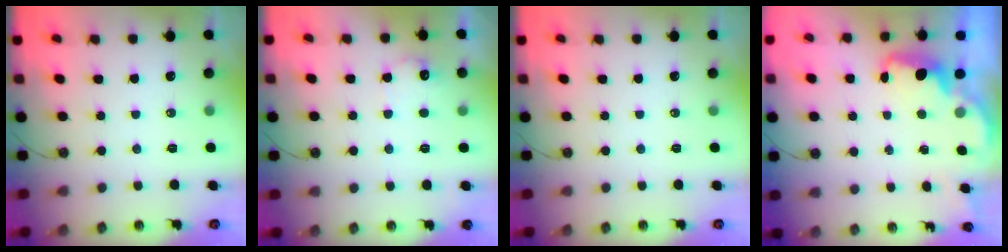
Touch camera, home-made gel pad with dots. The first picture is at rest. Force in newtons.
{"total": 9.0, "press": 9.0, "slide": 0.4}
{"total": 0.0}
{"total": 2.3, "press": 2.3, "slide": 0.5}